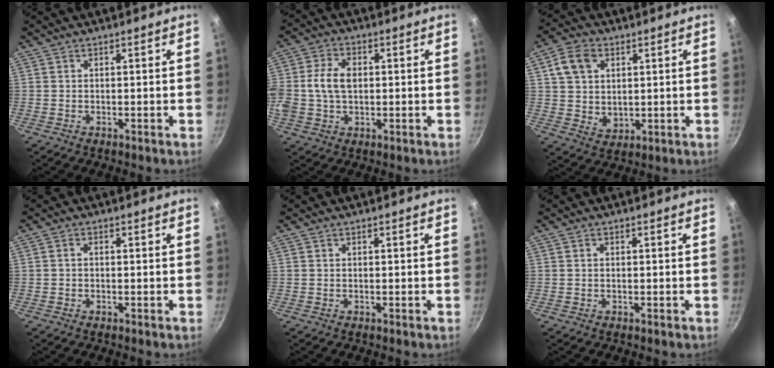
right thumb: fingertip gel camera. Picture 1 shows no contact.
{"total": 9.0, "force": [0.5, 6.2, 6.6], "torque": [-0.124, 0.019, 0.002]}
{"total": 9.2, "force": [2.9, 7.0, 5.3], "torque": [-0.078, -0.010, 0.055]}
{"total": 1.0, "force": [-0.2, 0.7, 0.6], "torque": [-0.012, 0.007, -0.003]}
{"total": 0.0}
{"total": 0.6, "force": [0.1, 0.4, 0.4], "torque": [-0.006, 0.003, 0.001]}